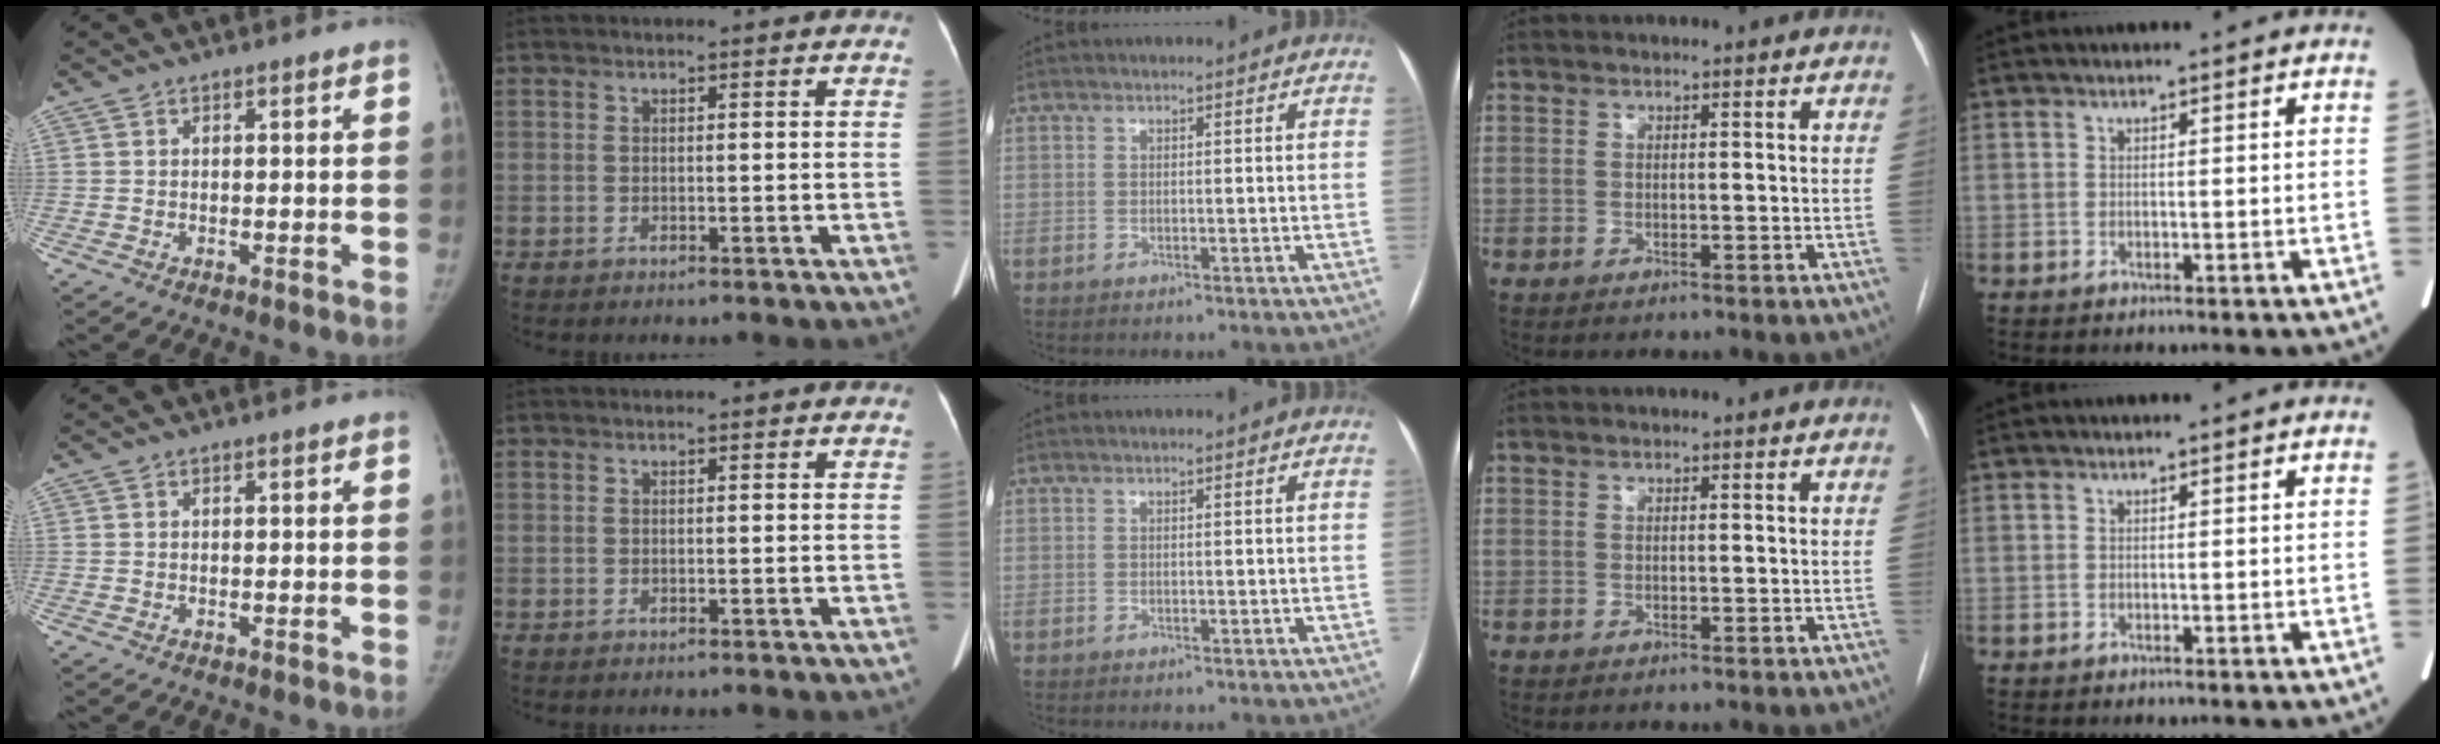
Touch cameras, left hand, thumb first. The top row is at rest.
{}